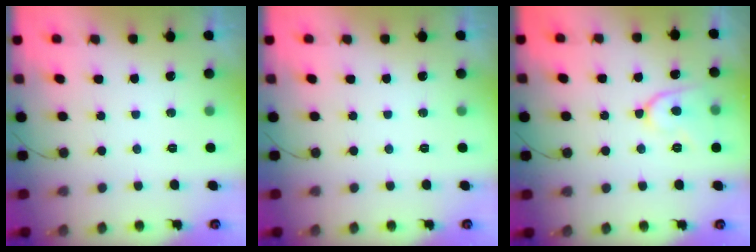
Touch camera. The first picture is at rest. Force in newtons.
{"total": 0.0}
{"total": 9.5, "press": 9.4, "slide": 1.1}